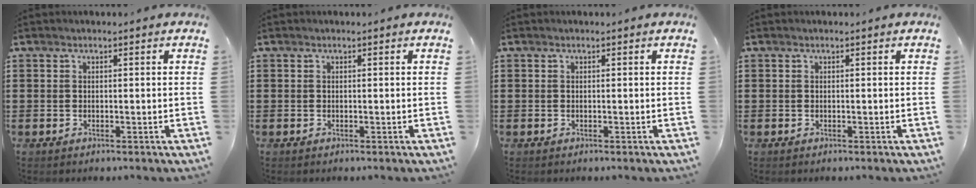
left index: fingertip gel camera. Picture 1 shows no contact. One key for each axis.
{"total": 0.0}
{"total": 0.0}
{"total": 0.0}